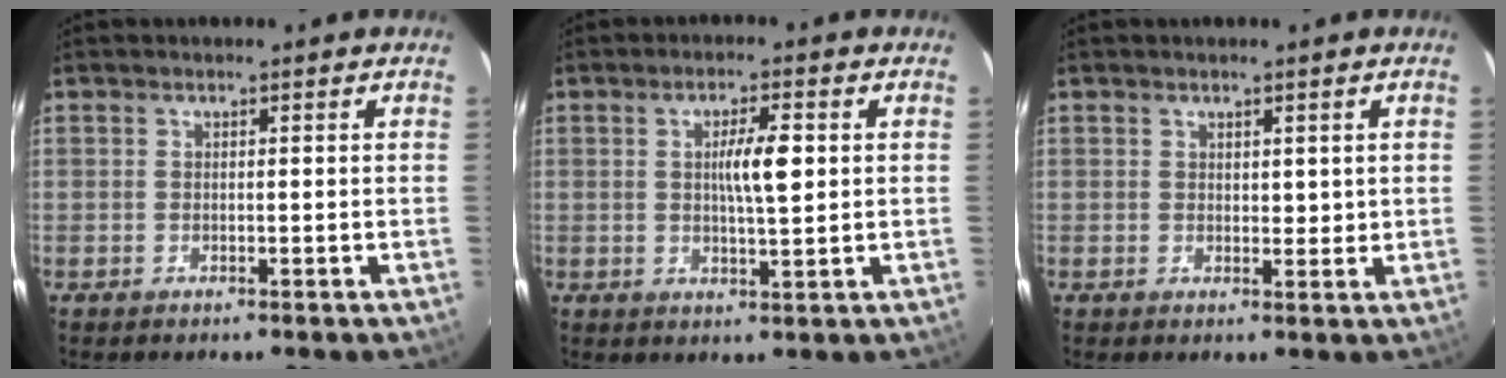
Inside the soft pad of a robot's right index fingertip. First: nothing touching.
{"total": 5.5, "force": [0.9, 0.7, 5.4], "torque": [-0.091, 0.004, 0.015]}
{"total": 2.0, "force": [0.8, 1.1, 1.4], "torque": [-0.016, -0.002, 0.013]}